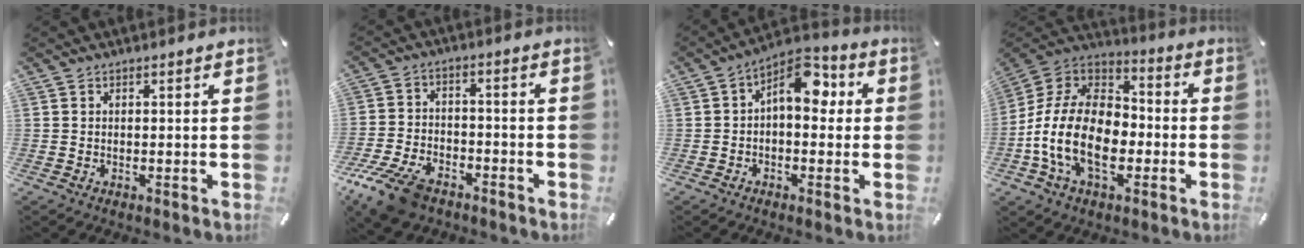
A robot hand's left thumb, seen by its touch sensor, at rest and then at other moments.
{"total": 11.0, "force": [-7.6, 5.6, 5.7], "torque": [-0.111, 0.039, -0.139]}
{"total": 8.9, "force": [2.1, 5.2, 6.9], "torque": [-0.094, -0.012, 0.032]}
{"total": 17.8, "force": [-6.4, 11.7, 11.8], "torque": [-0.269, 0.029, -0.117]}